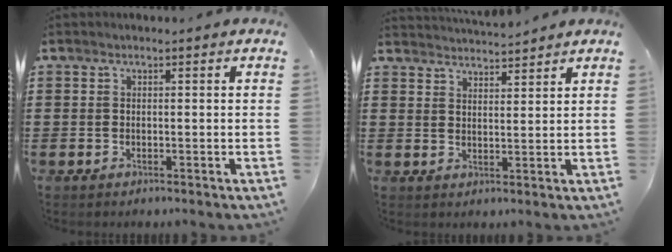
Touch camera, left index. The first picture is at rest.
{"total": 3.4, "force": [3.4, -0.1, 0.1], "torque": [-0.011, -0.012, 0.063]}